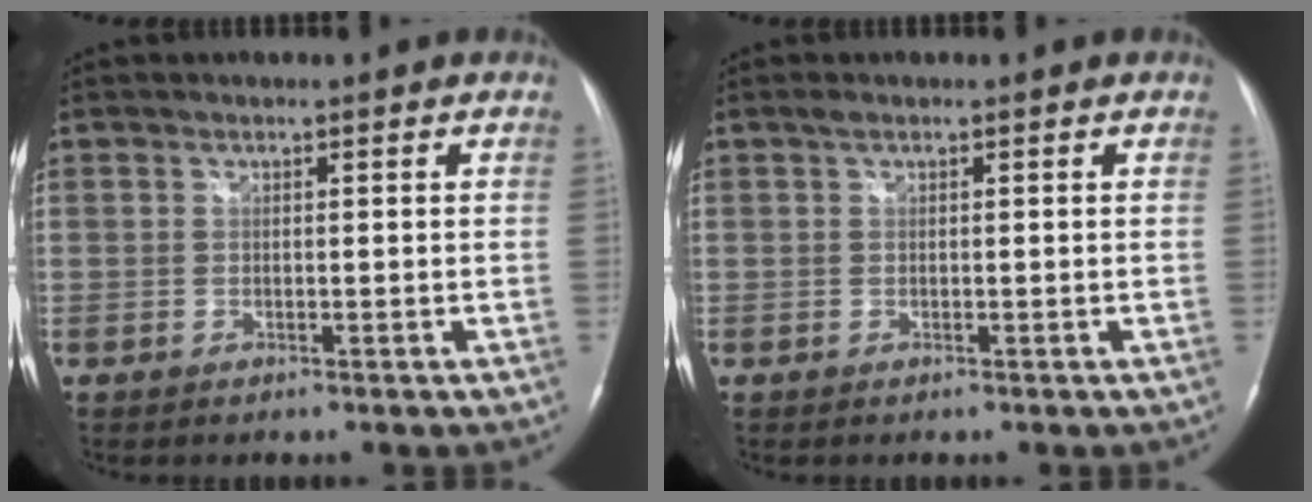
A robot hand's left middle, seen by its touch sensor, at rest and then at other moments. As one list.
[{"total": 0.6, "force": [0.4, 0.2, 0.4], "torque": [-0.010, 0.010, 0.007]}]